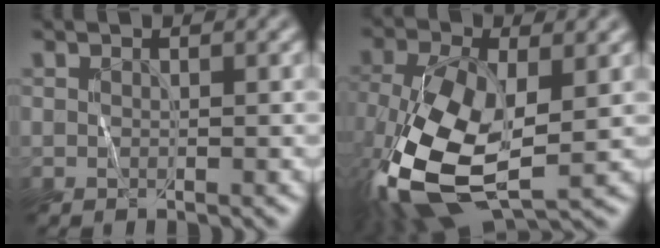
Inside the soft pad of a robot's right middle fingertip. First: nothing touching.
{"total": 13.2, "force": [-3.2, 6.8, 10.9], "torque": [-0.263, -0.033, -0.048]}